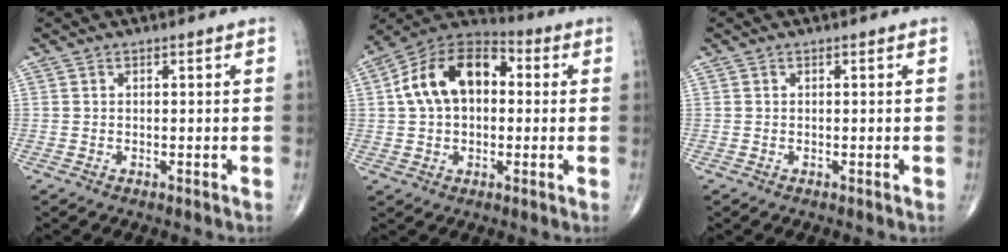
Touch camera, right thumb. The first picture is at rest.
{"total": 15.5, "force": [2.1, 10.1, 11.5], "torque": [-0.181, 0.035, 0.024]}
{"total": 0.0}